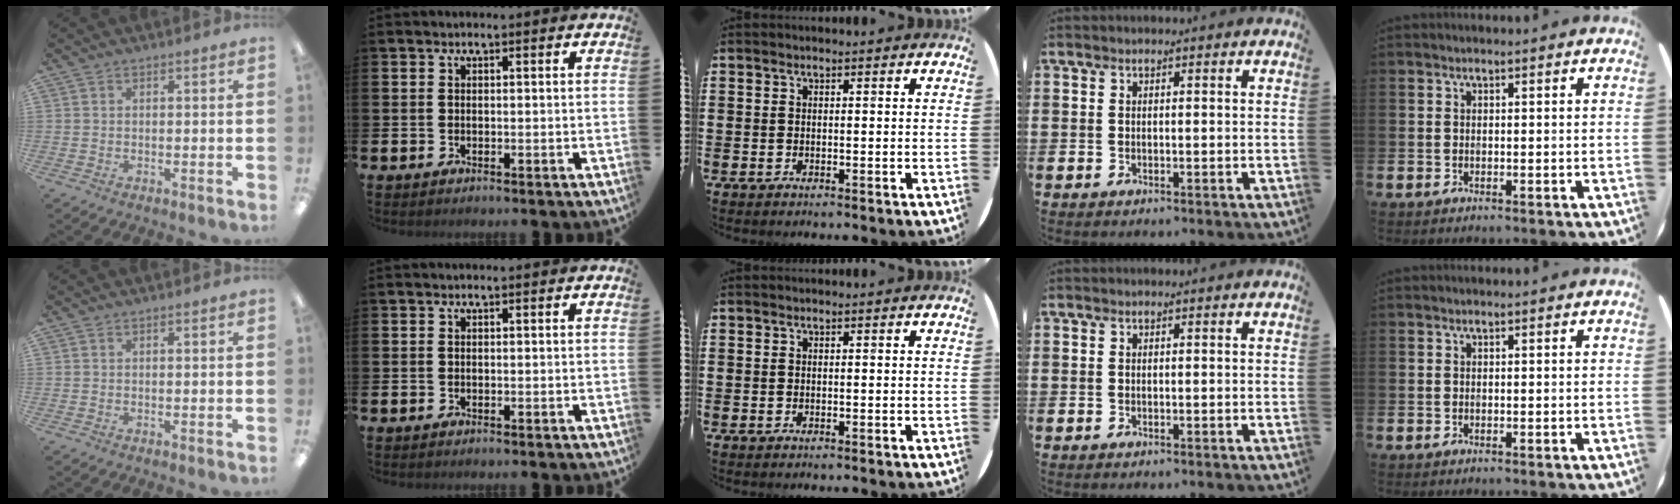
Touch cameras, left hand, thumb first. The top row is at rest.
{}